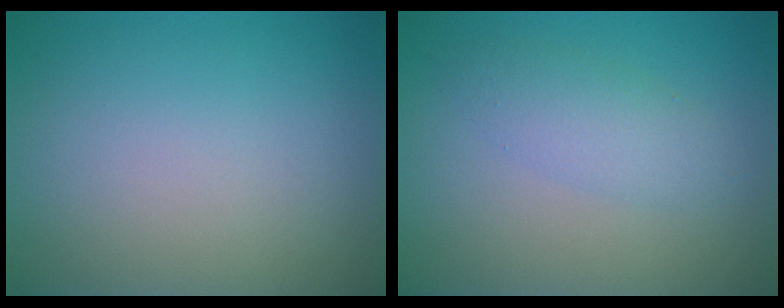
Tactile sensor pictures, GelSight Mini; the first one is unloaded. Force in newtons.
{"total": 2.5, "press": 2.5, "slide": 0.1}